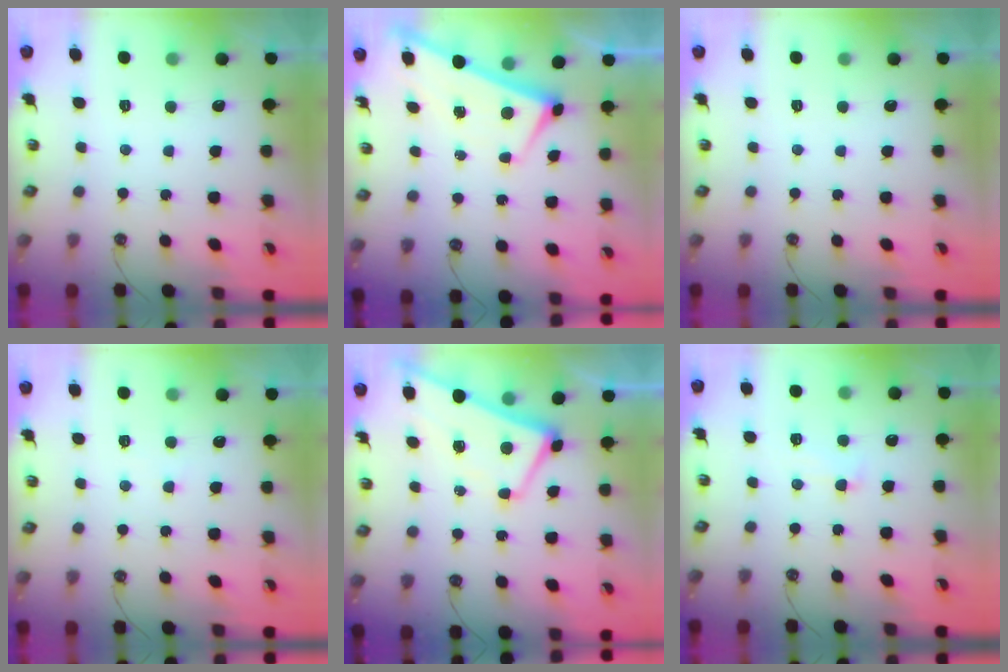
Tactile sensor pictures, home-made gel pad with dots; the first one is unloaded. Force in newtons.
{"total": 1.0, "press": 1.0, "slide": 0.1}
{"total": 0.0}
{"total": 2.9, "press": 2.9, "slide": 0.2}
{"total": 1.2, "press": 0.9, "slide": 0.7}
{"total": 1.3, "press": 0.8, "slide": 1.0}